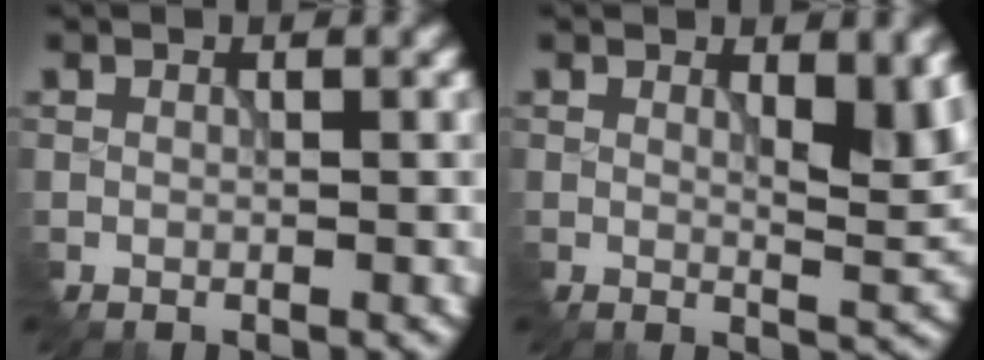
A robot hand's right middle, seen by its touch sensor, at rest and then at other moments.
{"total": 4.3, "force": [1.4, 1.5, 3.8], "torque": [-0.057, -0.009, 0.026]}